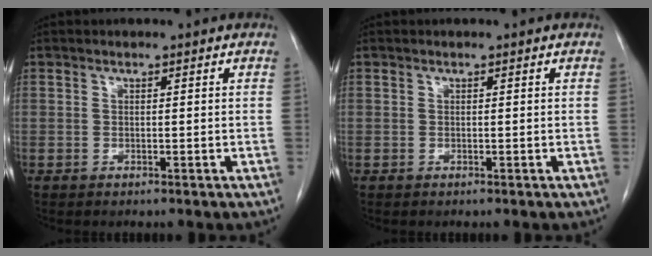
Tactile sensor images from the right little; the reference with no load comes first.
{"total": 0.0}